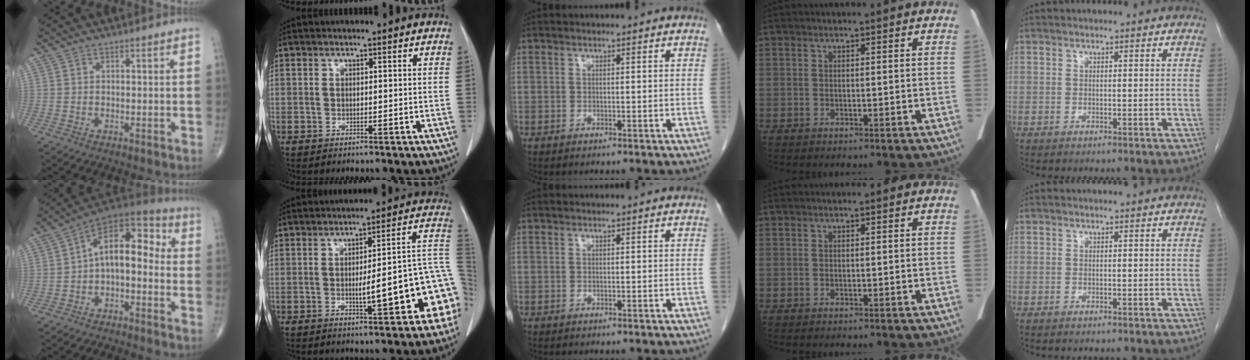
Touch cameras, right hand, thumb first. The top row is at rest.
{"thumb": {"total": 12.6, "force": [-0.8, 7.0, 10.4], "torque": [-0.128, 0.053, -0.030]}, "index": {"total": 13.6, "force": [-3.9, 1.9, 12.9], "torque": [-0.127, 0.035, -0.045]}}